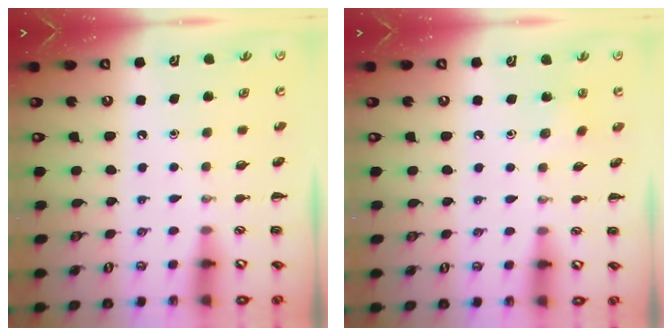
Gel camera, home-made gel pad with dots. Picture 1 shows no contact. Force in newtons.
{"total": 2.2, "press": 2.0, "slide": 0.8}